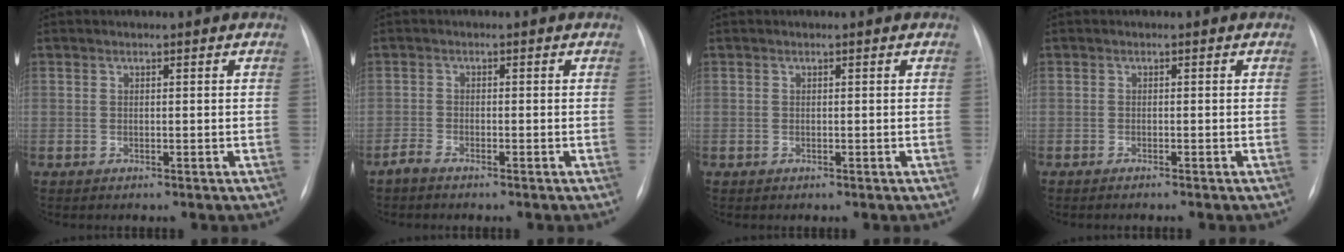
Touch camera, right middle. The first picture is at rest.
{"total": 1.6, "force": [-1.4, 0.2, 0.7], "torque": [-0.022, -0.005, -0.029]}
{"total": 0.0}
{"total": 1.1, "force": [-0.9, -0.2, 0.6], "torque": [-0.010, -0.002, -0.012]}